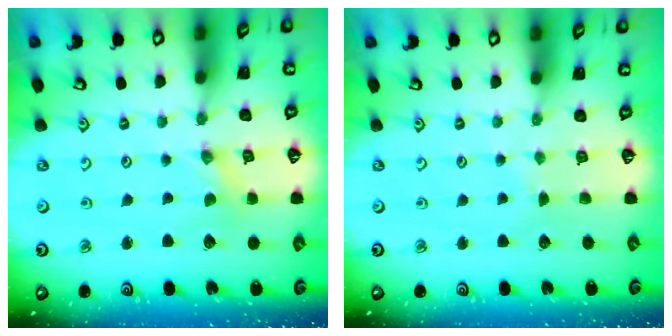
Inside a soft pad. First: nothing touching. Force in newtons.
{"total": 1.7, "press": 1.7, "slide": 0.2}